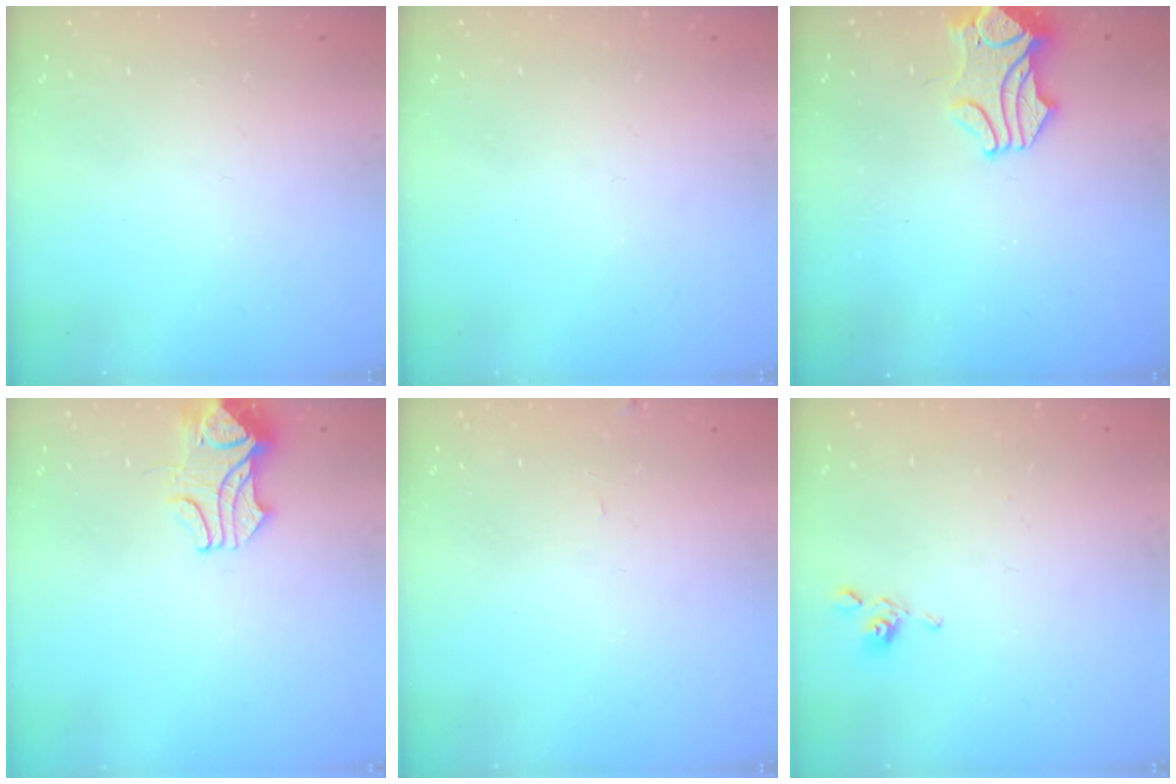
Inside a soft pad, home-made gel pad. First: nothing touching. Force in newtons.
{"total": 0.0}
{"total": 1.7, "press": 1.4, "slide": 1.0}
{"total": 2.0, "press": 1.8, "slide": 0.9}
{"total": 5.0, "press": 5.0, "slide": 0.3}
{"total": 4.9, "press": 4.9, "slide": 0.2}